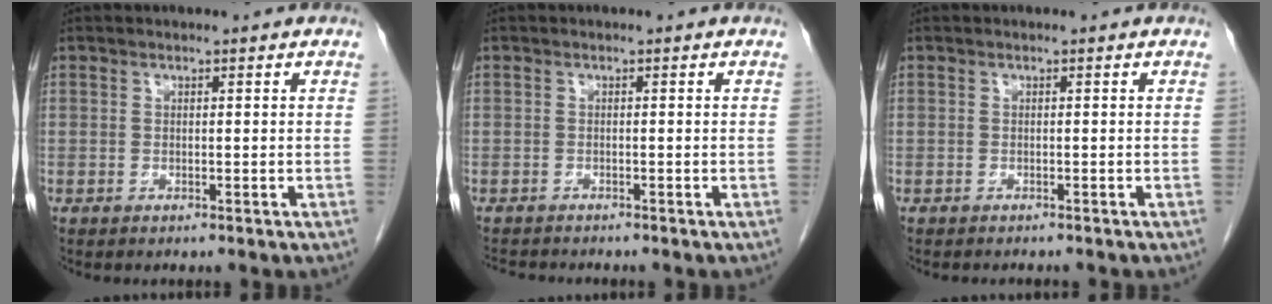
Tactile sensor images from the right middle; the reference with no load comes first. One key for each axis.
{"total": 2.7, "fx": -2.6, "fy": 0.1, "fz": 0.6, "tx": -0.012, "ty": -0.013, "tz": -0.041}
{"total": 2.7, "fx": -2.5, "fy": 0.5, "fz": 1.0, "tx": -0.015, "ty": -0.003, "tz": -0.028}